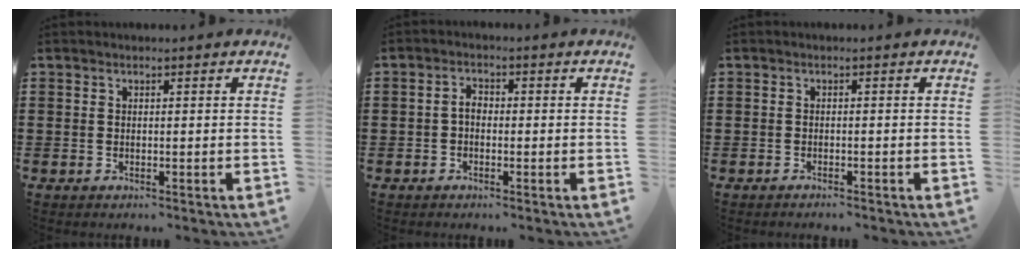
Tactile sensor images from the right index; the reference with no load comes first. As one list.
[{"total": 2.1, "force": [-0.6, 1.2, 1.6], "torque": [-0.040, 0.001, -0.015]}, {"total": 0.7, "force": [-0.7, 0.0, 0.2], "torque": [-0.005, -0.002, -0.014]}]